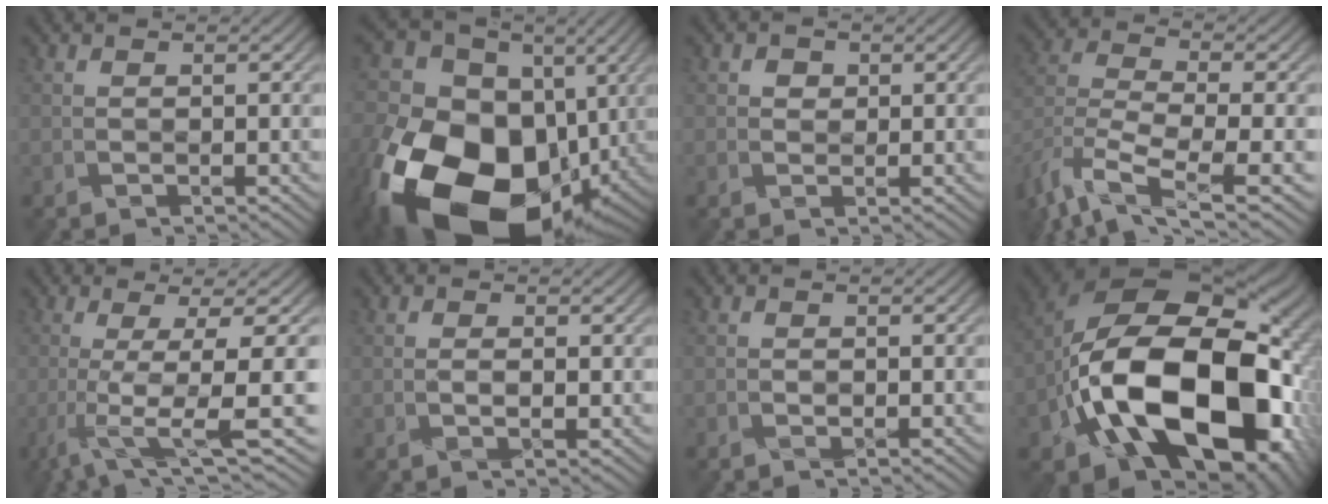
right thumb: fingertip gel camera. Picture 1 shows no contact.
{"total": 22.5, "force": [-6.6, 15.9, 14.5], "torque": [-0.347, -0.047, -0.095]}
{"total": 1.9, "force": [0.5, 1.8, 0.4], "torque": [-0.003, 0.002, 0.008]}
{"total": 11.2, "force": [-7.1, 4.2, 7.6], "torque": [-0.186, -0.020, -0.129]}
{"total": 9.5, "force": [-1.4, 1.6, 9.3], "torque": [-0.153, 0.004, -0.013]}
{"total": 1.2, "force": [-0.1, 0.5, 1.1], "torque": [-0.021, -0.002, 0.001]}
{"total": 0.5, "force": [-0.4, 0.2, 0.3], "torque": [-0.007, -0.001, -0.006]}
{"total": 22.1, "force": [-5.5, 13.5, 16.5], "torque": [-0.342, -0.048, -0.067]}